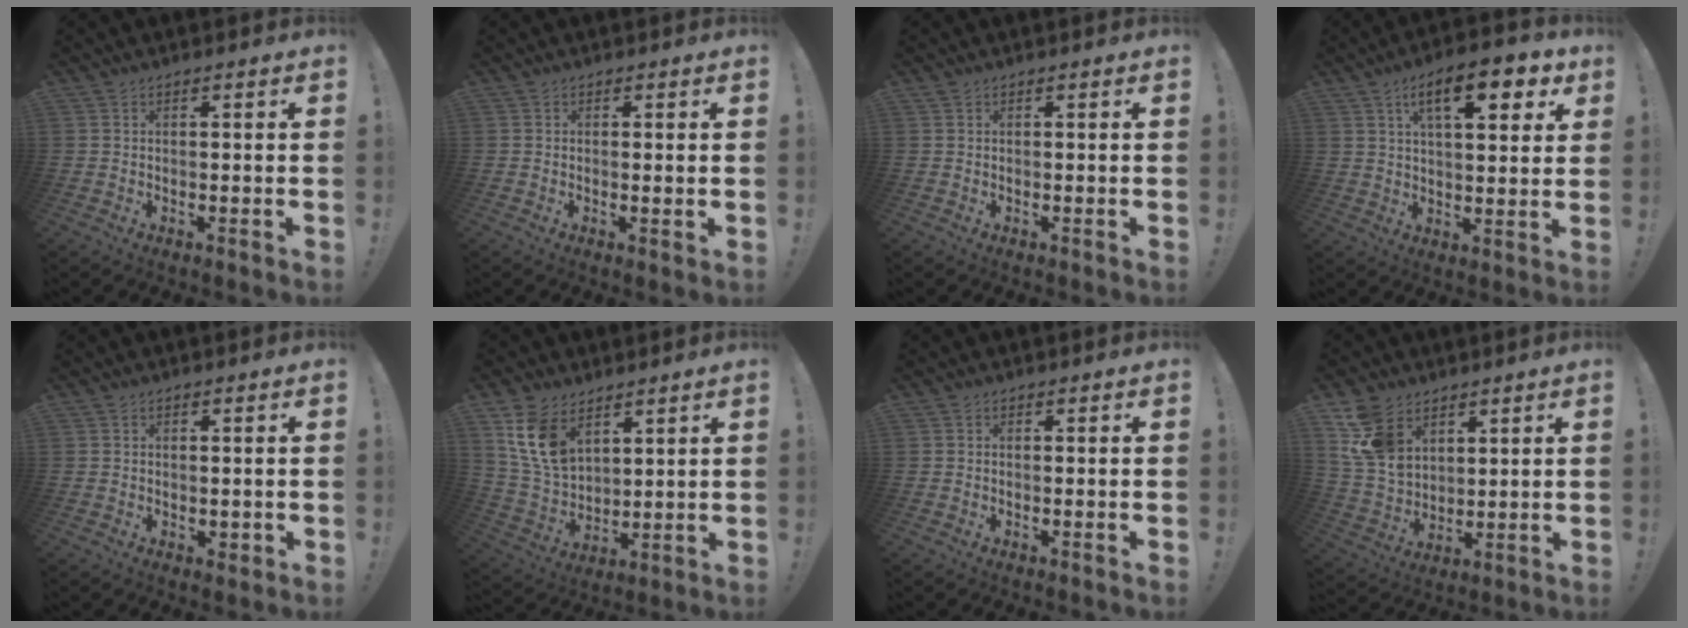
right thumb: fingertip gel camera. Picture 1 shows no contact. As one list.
[{"total": 1.1, "force": [0.4, -0.2, 1.0], "torque": [-0.011, -0.005, 0.006]}, {"total": 0.0}, {"total": 14.1, "force": [6.2, 5.1, 11.6], "torque": [-0.160, -0.017, 0.093]}, {"total": 1.3, "force": [0.3, 1.0, 0.7], "torque": [-0.003, -0.002, 0.005]}, {"total": 13.1, "force": [7.2, 8.2, 7.2], "torque": [-0.157, -0.031, 0.146]}, {"total": 0.0}, {"total": 13.8, "force": [7.2, 9.5, 6.9], "torque": [-0.150, -0.031, 0.148]}]